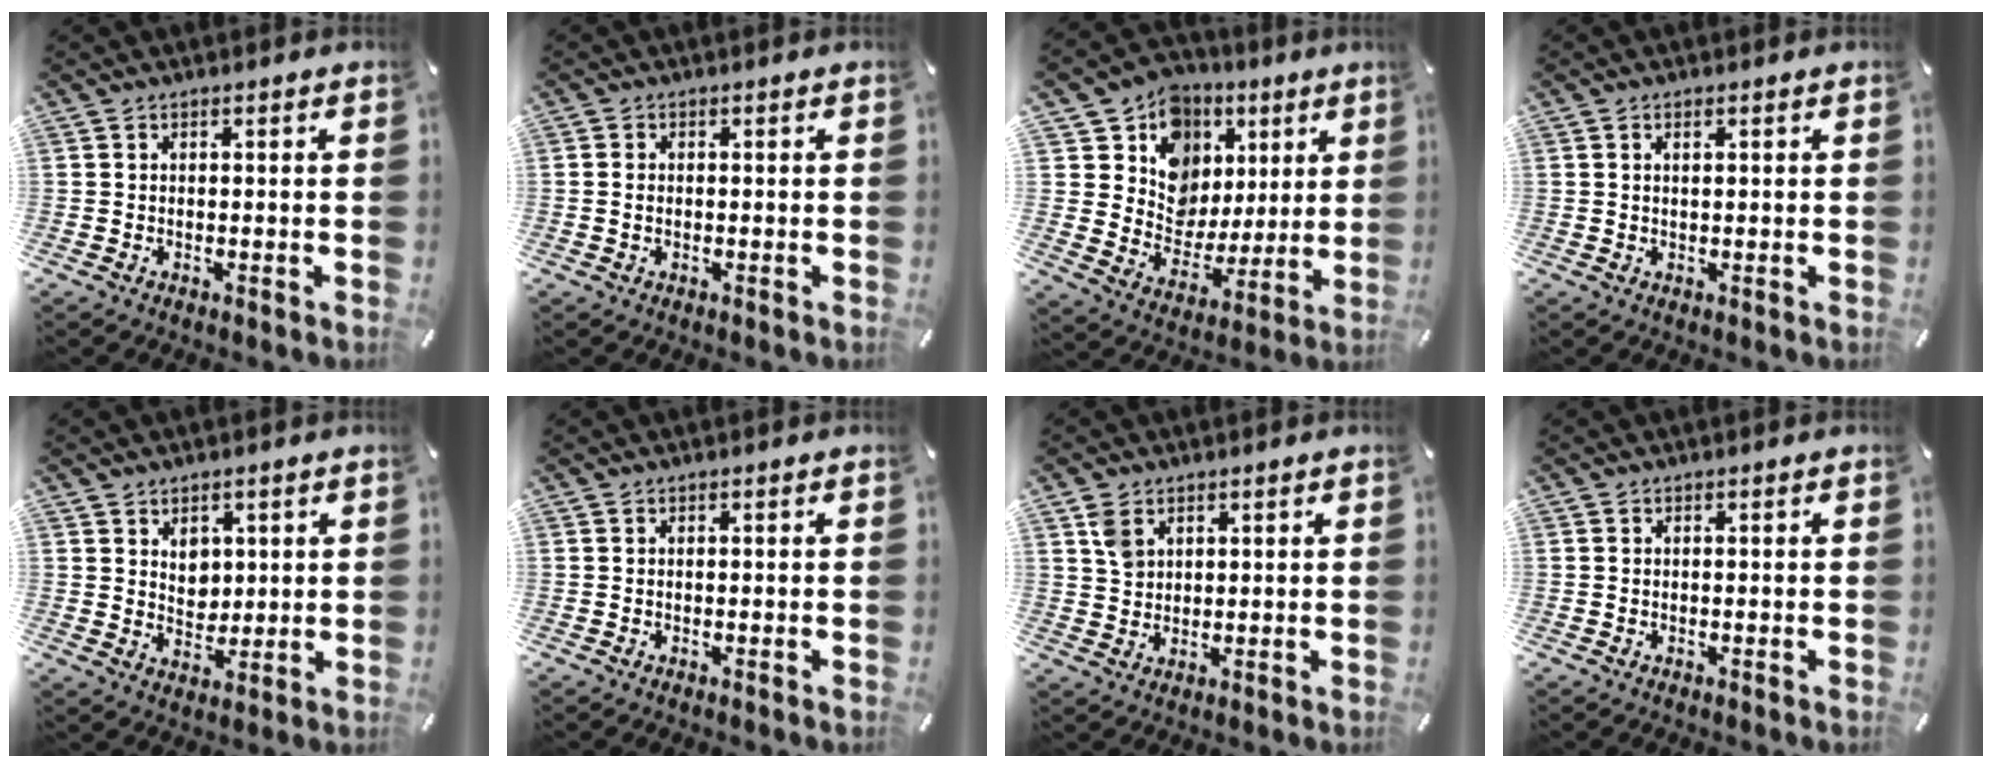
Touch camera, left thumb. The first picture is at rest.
{"total": 1.3, "force": [-0.2, 1.0, 0.8], "torque": [-0.017, 0.003, -0.005]}
{"total": 13.6, "force": [5.6, 12.1, 3.0], "torque": [-0.048, -0.048, 0.114]}
{"total": 1.1, "force": [0.4, 0.5, 0.9], "torque": [-0.019, 0.002, 0.006]}
{"total": 5.1, "force": [2.2, 4.4, 1.4], "torque": [-0.012, -0.012, 0.036]}
{"total": 0.0}
{"total": 4.6, "force": [2.2, 3.6, 1.8], "torque": [-0.036, 0.002, 0.041]}
{"total": 0.0}